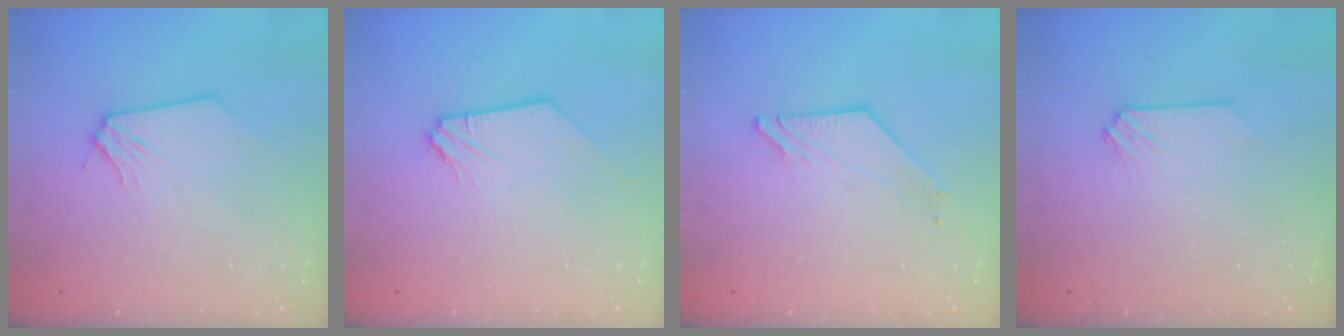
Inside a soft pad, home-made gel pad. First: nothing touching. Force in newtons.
{"total": 1.2, "press": 1.2, "slide": 0.2}
{"total": 2.7, "press": 2.7, "slide": 0.3}
{"total": 0.0}